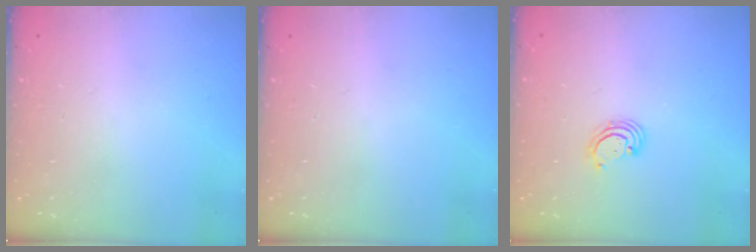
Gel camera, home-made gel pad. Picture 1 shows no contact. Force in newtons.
{"total": 0.0}
{"total": 2.8, "press": 2.8, "slide": 0.3}